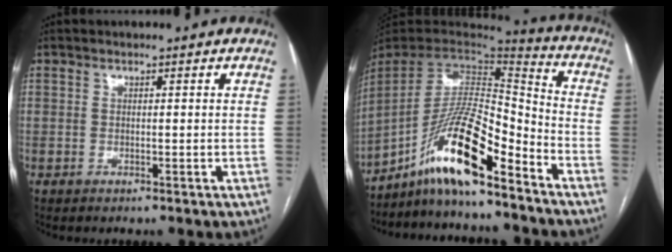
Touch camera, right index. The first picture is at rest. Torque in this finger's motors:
{"motor_torque": [1.62, -0.52, 0.65, 0.21]}